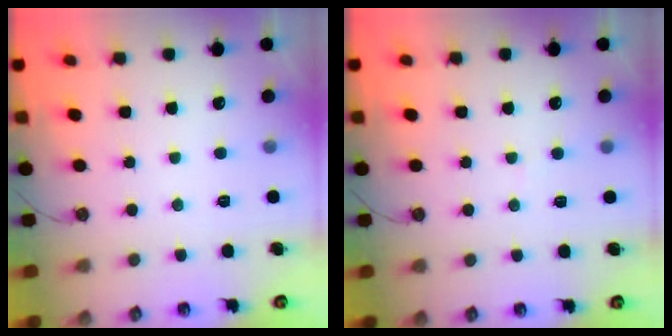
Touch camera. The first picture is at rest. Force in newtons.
{"total": 2.5, "press": 2.5, "slide": 0.2}